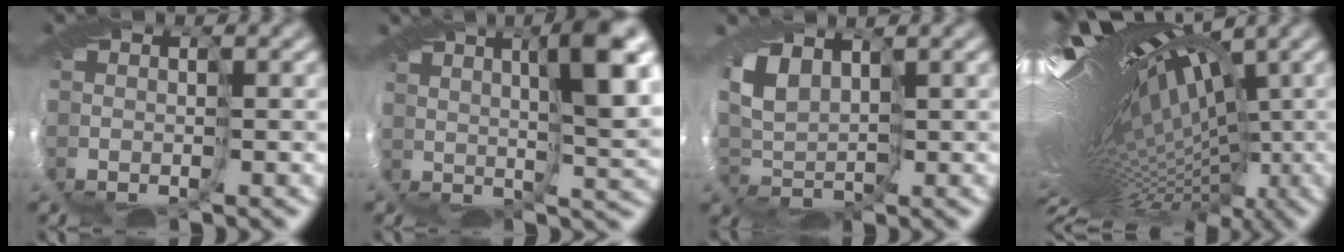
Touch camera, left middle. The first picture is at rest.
{"total": 7.6, "force": [3.1, 1.2, 6.8], "torque": [-0.100, 0.009, 0.051]}
{"total": 2.6, "force": [1.6, 1.4, 1.5], "torque": [-0.047, 0.002, 0.028]}
{"total": 17.7, "force": [2.3, 6.1, 16.4], "torque": [-0.230, 0.024, 0.044]}